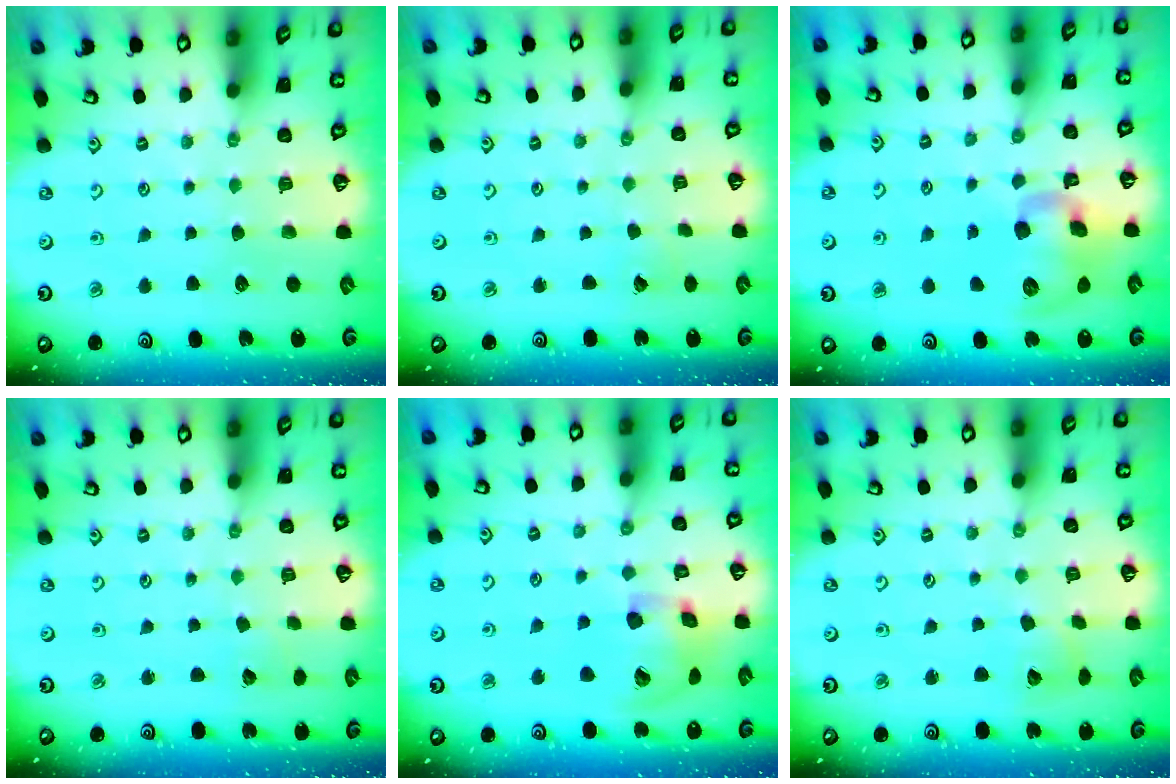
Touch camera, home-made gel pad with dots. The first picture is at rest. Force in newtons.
{"total": 1.4, "press": 1.4, "slide": 0.0}
{"total": 12.7, "press": 12.5, "slide": 2.2}
{"total": 1.9, "press": 1.9, "slide": 0.2}
{"total": 16.4, "press": 16.3, "slide": 2.4}
{"total": 5.5, "press": 5.4, "slide": 0.6}